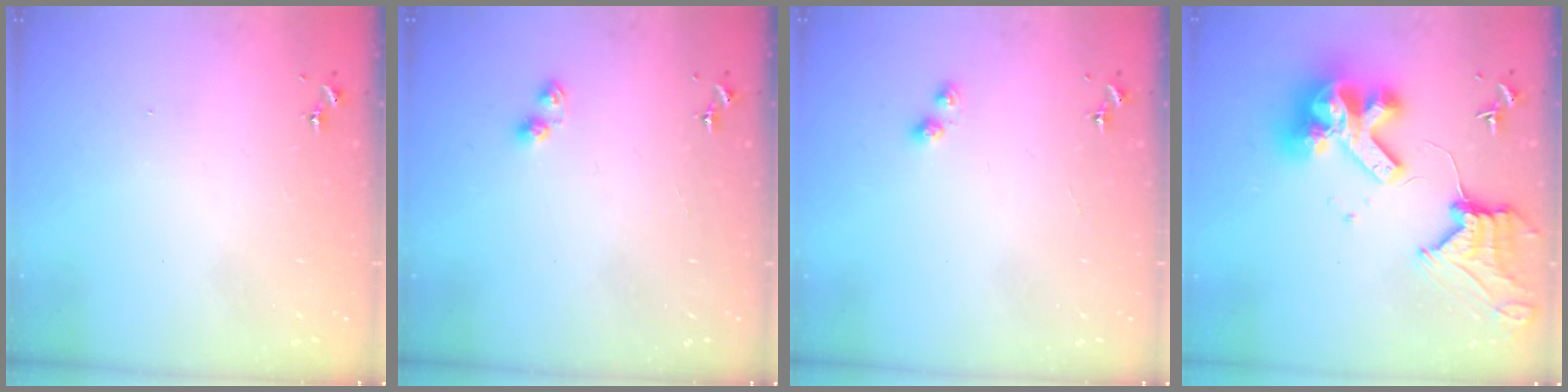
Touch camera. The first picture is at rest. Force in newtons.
{"total": 5.7, "press": 5.7, "slide": 0.3}
{"total": 3.0, "press": 3.0, "slide": 0.4}
{"total": 20.8, "press": 20.7, "slide": 2.7}